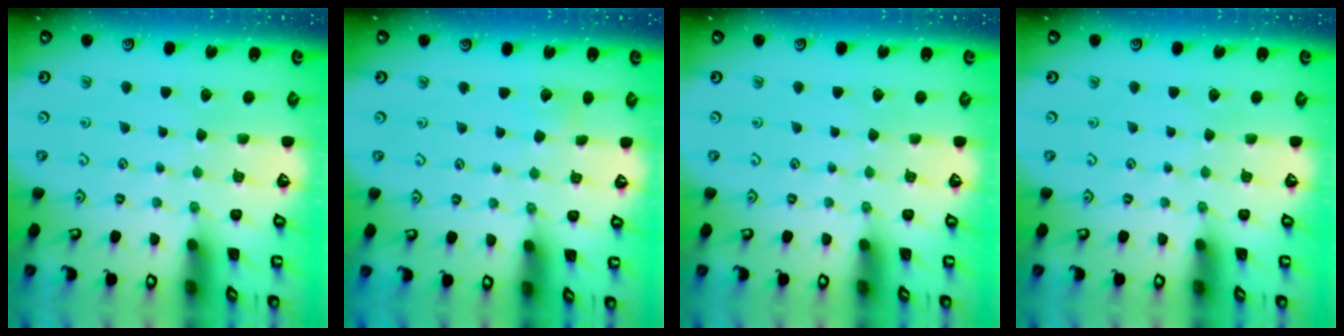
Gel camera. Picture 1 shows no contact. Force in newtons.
{"total": 2.4, "press": 2.4, "slide": 0.2}
{"total": 0.0}
{"total": 0.0}